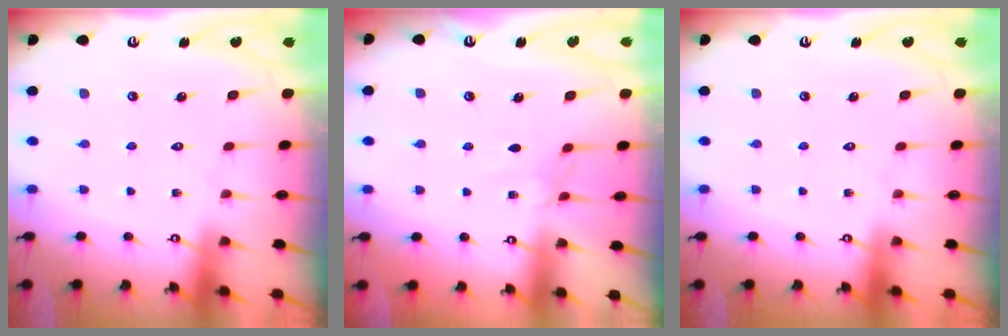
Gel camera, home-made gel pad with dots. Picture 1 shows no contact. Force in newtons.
{"total": 2.8, "press": 2.7, "slide": 0.5}
{"total": 0.0}